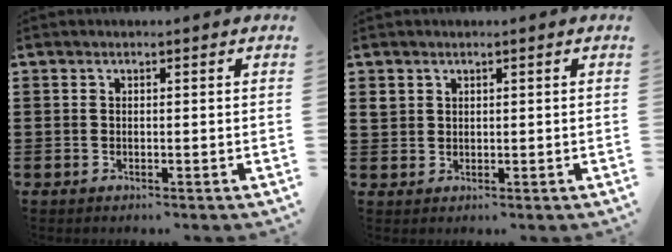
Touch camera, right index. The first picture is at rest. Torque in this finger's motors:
{"motor_torque": [0.23, 0.24, 0.00, 0.00]}